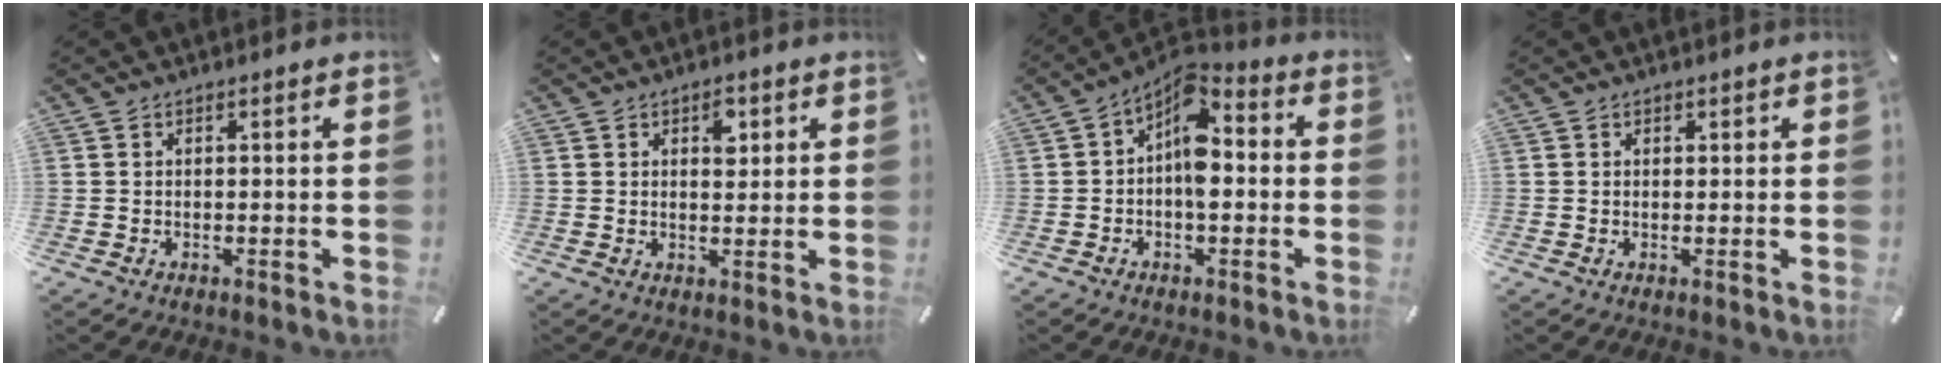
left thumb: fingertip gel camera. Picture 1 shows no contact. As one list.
[{"total": 4.2, "force": [1.8, 2.7, 2.7], "torque": [-0.019, -0.010, 0.023]}, {"total": 9.3, "force": [0.1, 5.3, 7.6], "torque": [-0.118, -0.011, 0.002]}, {"total": 0.7, "force": [0.3, 0.6, 0.1], "torque": [0.006, -0.001, 0.004]}]